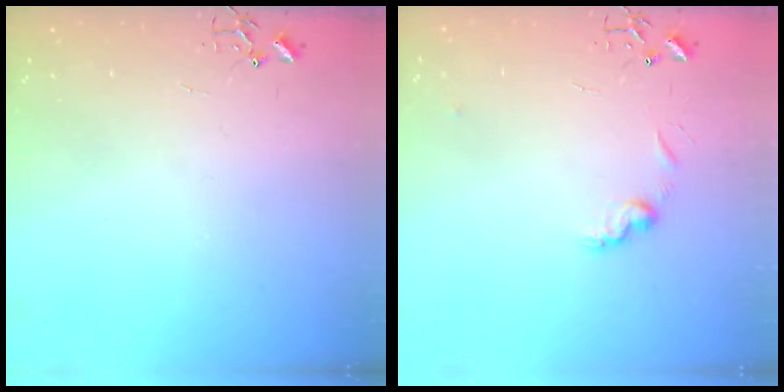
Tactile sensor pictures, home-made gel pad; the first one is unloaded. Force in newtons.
{"total": 8.6, "press": 8.6, "slide": 0.1}